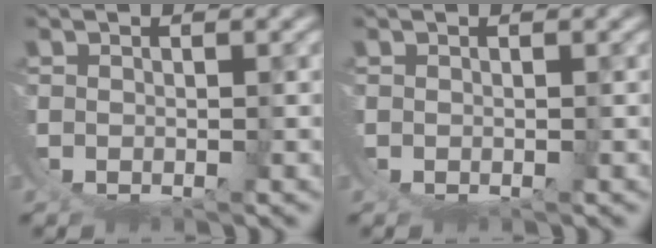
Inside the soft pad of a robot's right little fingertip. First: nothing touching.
{"total": 0.0}